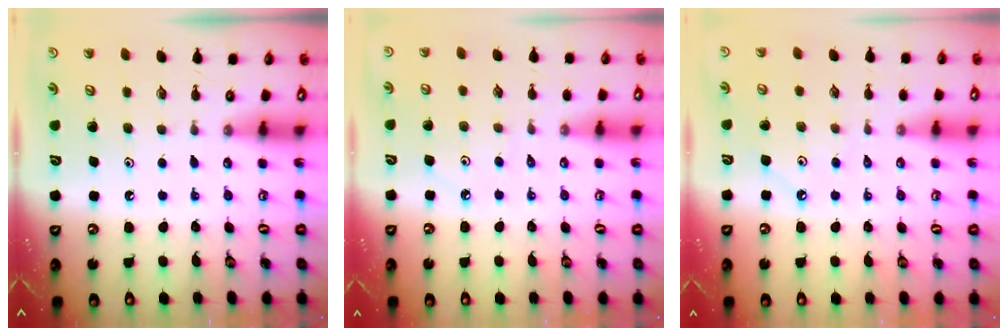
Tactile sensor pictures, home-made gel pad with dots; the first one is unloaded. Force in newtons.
{"total": 2.6, "press": 2.5, "slide": 0.5}
{"total": 2.9, "press": 2.9, "slide": 0.4}